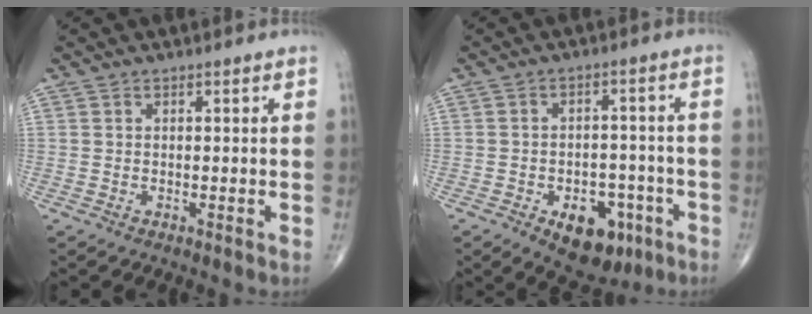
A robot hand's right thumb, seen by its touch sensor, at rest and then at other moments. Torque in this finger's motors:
{"motor_torque": [2.35, 1.56, 0.54, -0.75, 0.02]}